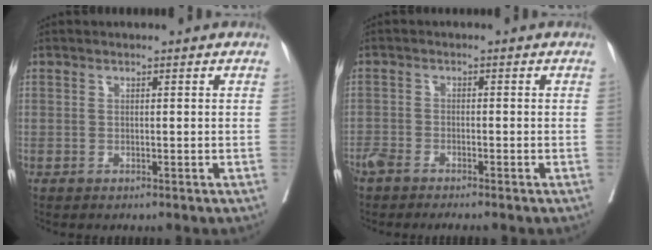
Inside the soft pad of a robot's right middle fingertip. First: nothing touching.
{"total": 4.6, "force": [-3.9, 0.8, 2.2], "torque": [-0.034, -0.006, -0.068]}